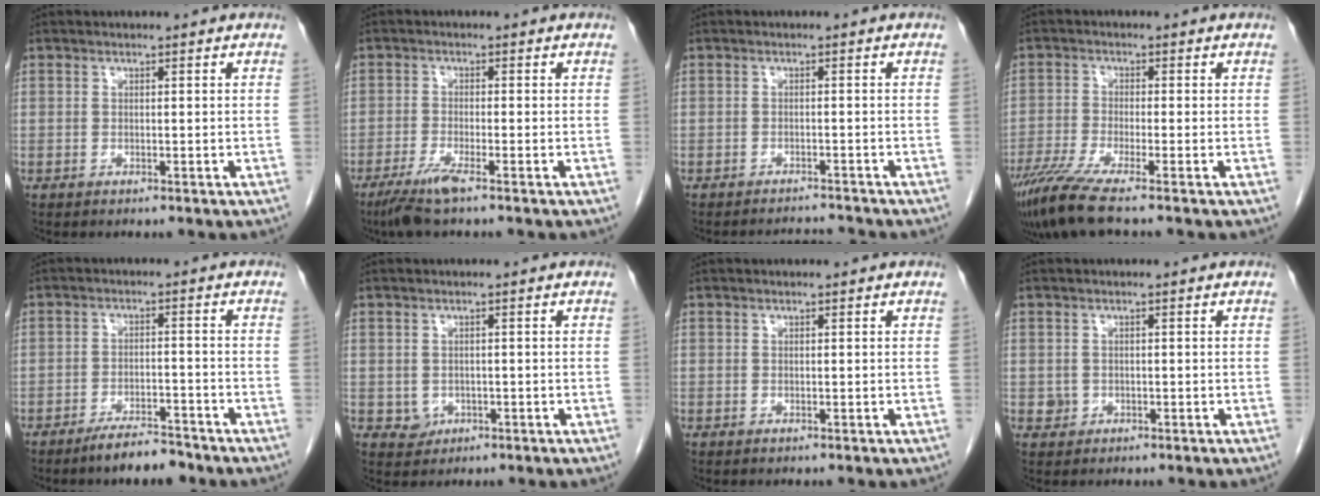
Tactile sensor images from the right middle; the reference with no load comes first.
{"total": 4.5, "force": [-3.0, -0.1, 3.3], "torque": [-0.071, -0.014, -0.062]}
{"total": 3.3, "force": [-3.2, -0.6, -0.3], "torque": [0.006, -0.007, -0.048]}
{"total": 7.0, "force": [-5.3, -0.8, 4.4], "torque": [-0.082, -0.024, -0.101]}
{"total": 5.5, "force": [-4.6, 1.0, 2.9], "torque": [-0.049, -0.003, -0.081]}
{"total": 2.0, "force": [-0.5, 1.8, 0.7], "torque": [-0.009, 0.003, 0.001]}
{"total": 0.0}
{"total": 1.2, "force": [-0.3, 1.2, 0.2], "torque": [0.000, 0.004, -0.002]}